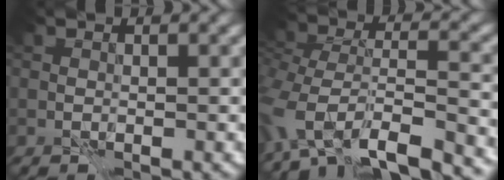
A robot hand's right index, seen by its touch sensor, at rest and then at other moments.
{"total": 14.8, "force": [-11.4, 6.7, 6.7], "torque": [-0.135, -0.024, -0.145]}